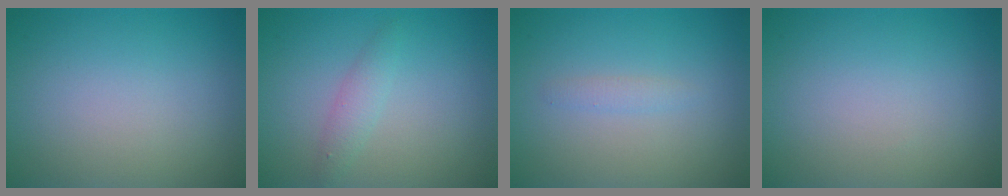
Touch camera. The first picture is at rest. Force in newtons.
{"total": 1.6, "press": 1.6, "slide": 0.1}
{"total": 0.9, "press": 0.9, "slide": 0.0}
{"total": 0.0}